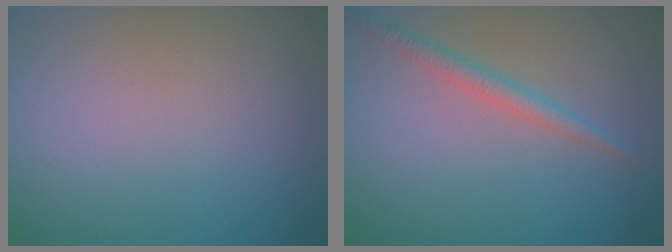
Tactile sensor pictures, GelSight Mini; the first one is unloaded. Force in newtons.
{"total": 2.0, "press": 2.0, "slide": 0.1}